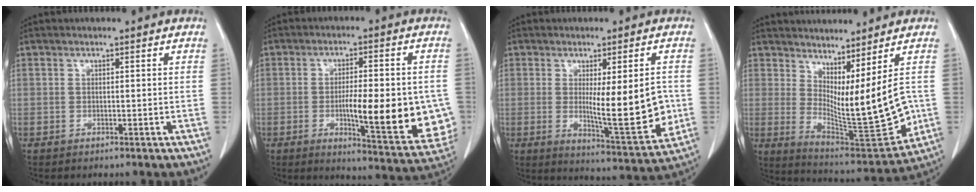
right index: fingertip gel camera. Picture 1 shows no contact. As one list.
[{"total": 16.7, "force": [-2.8, 3.7, 16.0], "torque": [-0.166, -0.005, -0.025]}, {"total": 12.7, "force": [-0.4, 2.2, 12.5], "torque": [-0.170, -0.023, 0.006]}, {"total": 13.9, "force": [2.0, 2.1, 13.6], "torque": [-0.209, -0.033, 0.050]}]